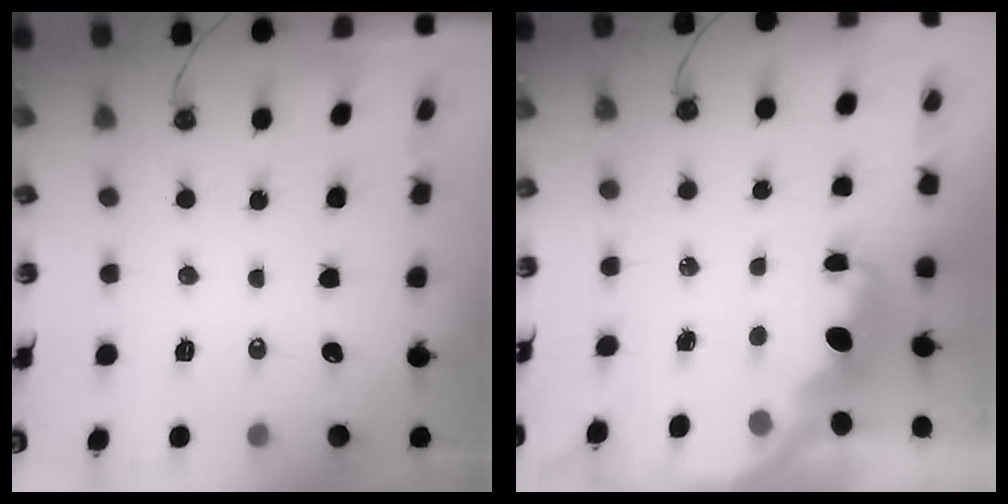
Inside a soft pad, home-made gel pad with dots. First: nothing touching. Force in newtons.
{"total": 3.8, "press": 3.8, "slide": 0.5}